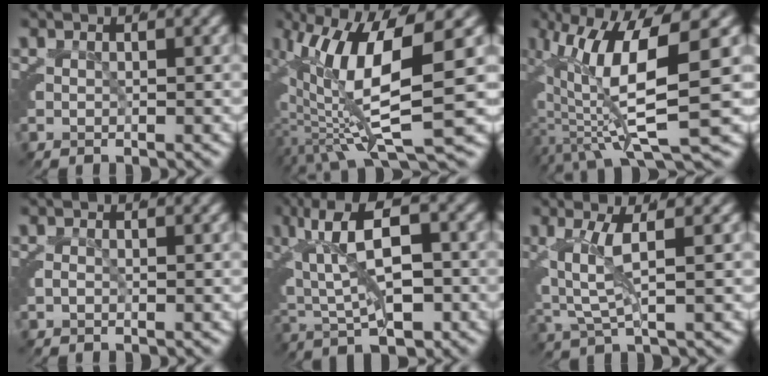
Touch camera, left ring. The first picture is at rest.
{"total": 11.7, "force": [-0.1, 5.4, 10.4], "torque": [-0.178, -0.009, -0.002]}
{"total": 10.2, "force": [-0.9, 4.5, 9.2], "torque": [-0.159, -0.017, -0.009]}
{"total": 1.1, "force": [-0.7, 0.9, 0.3], "torque": [-0.011, -0.004, -0.012]}
{"total": 8.7, "force": [1.0, 4.5, 7.3], "torque": [-0.135, -0.002, 0.017]}
{"total": 2.6, "force": [0.4, 0.5, 2.5], "torque": [-0.055, -0.002, 0.009]}